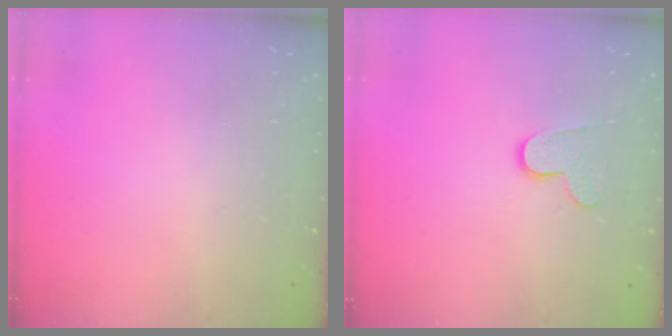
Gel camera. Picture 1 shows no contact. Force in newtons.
{"total": 7.1, "press": 7.1, "slide": 0.5}